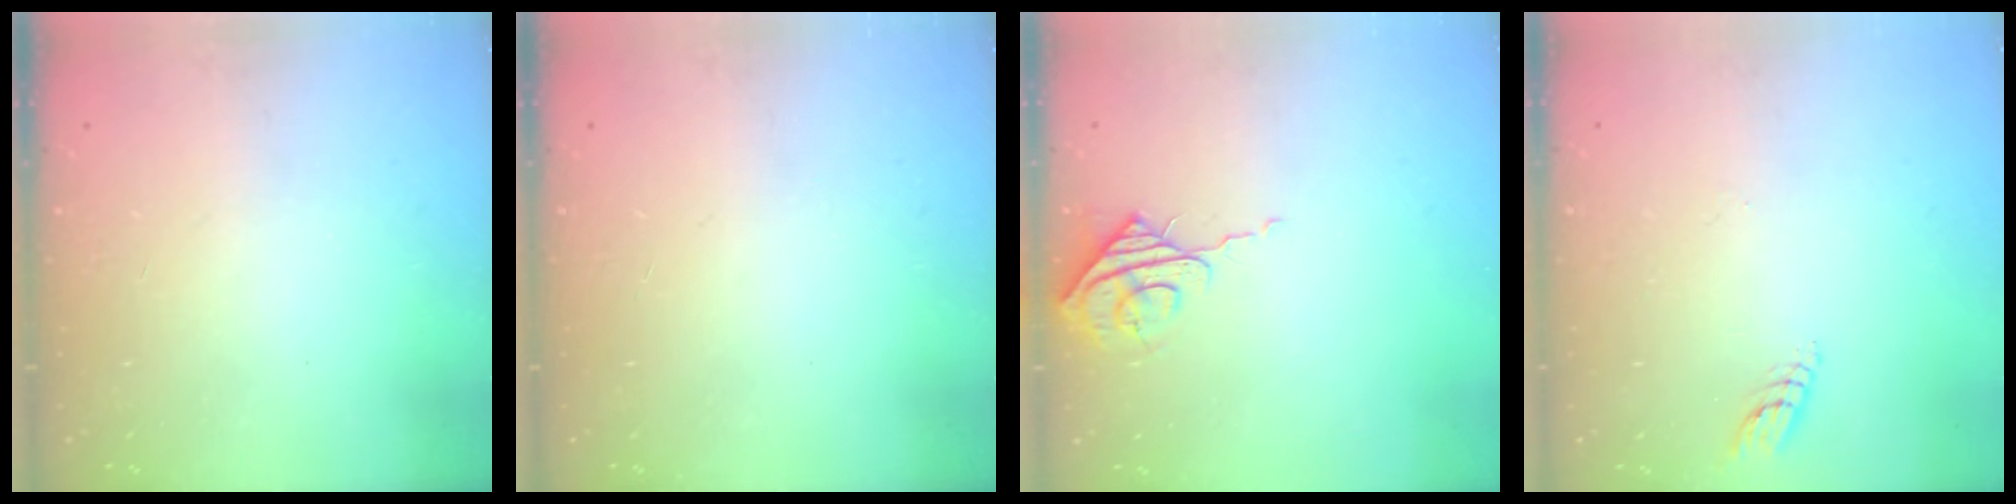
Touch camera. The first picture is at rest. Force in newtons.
{"total": 0.0}
{"total": 7.4, "press": 7.4, "slide": 0.7}
{"total": 3.8, "press": 3.8, "slide": 0.3}